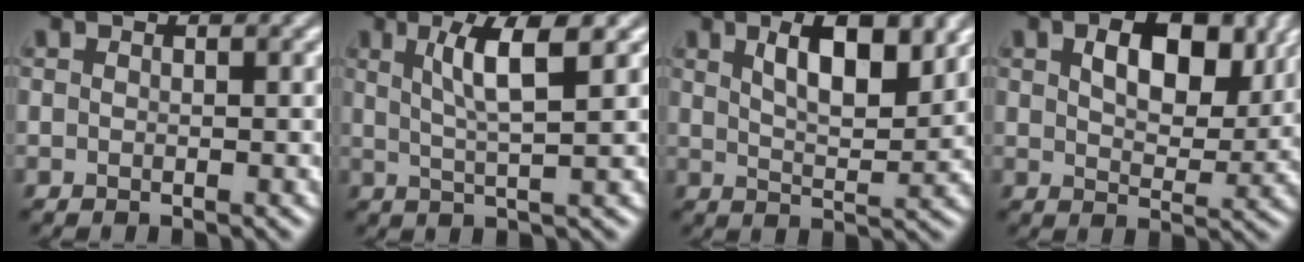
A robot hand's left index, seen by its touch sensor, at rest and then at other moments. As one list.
[{"total": 4.8, "force": [1.8, 0.8, 4.3], "torque": [-0.074, -0.001, 0.033]}, {"total": 6.1, "force": [2.9, 2.1, 4.9], "torque": [-0.078, -0.002, 0.048]}, {"total": 6.7, "force": [2.6, 3.8, 4.9], "torque": [-0.081, -0.005, 0.040]}]